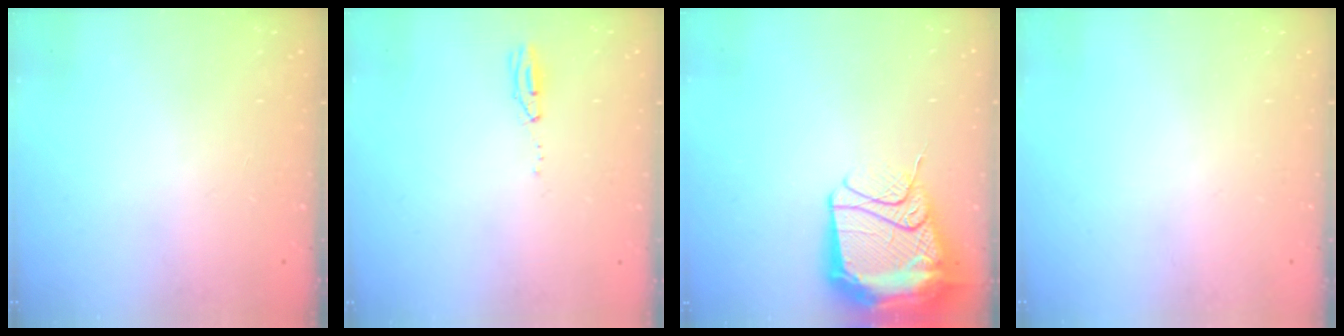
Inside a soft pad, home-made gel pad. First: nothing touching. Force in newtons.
{"total": 3.5, "press": 2.9, "slide": 2.0}
{"total": 24.0, "press": 20.5, "slide": 12.5}
{"total": 0.0}